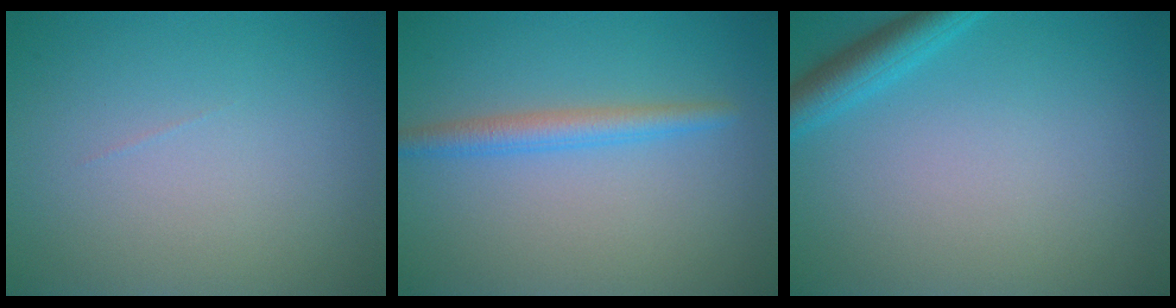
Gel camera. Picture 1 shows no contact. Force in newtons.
{"total": 2.4, "press": 2.4, "slide": 0.1}
{"total": 2.8, "press": 2.8, "slide": 0.2}